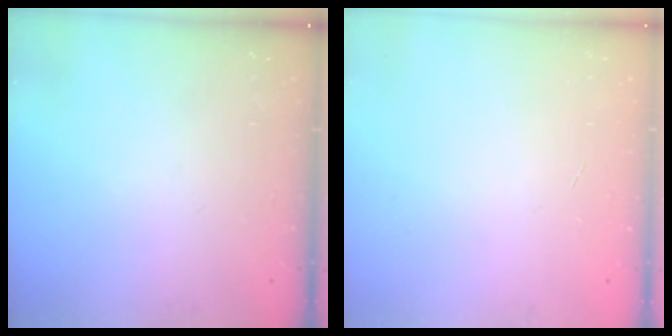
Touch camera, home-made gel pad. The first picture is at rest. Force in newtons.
{"total": 0.0}